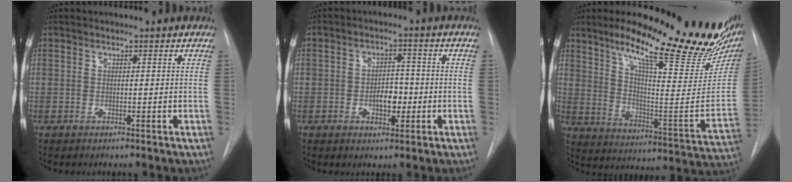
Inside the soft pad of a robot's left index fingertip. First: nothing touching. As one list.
[{"total": 4.3, "force": [-1.0, 2.4, 3.4], "torque": [-0.050, 0.007, -0.013]}, {"total": 26.1, "force": [19.7, 5.0, 16.4], "torque": [-0.237, -0.046, 0.267]}]